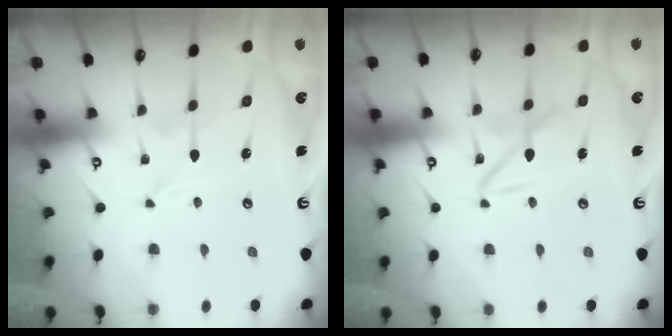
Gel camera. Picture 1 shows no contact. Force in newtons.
{"total": 7.7, "press": 7.7, "slide": 0.7}